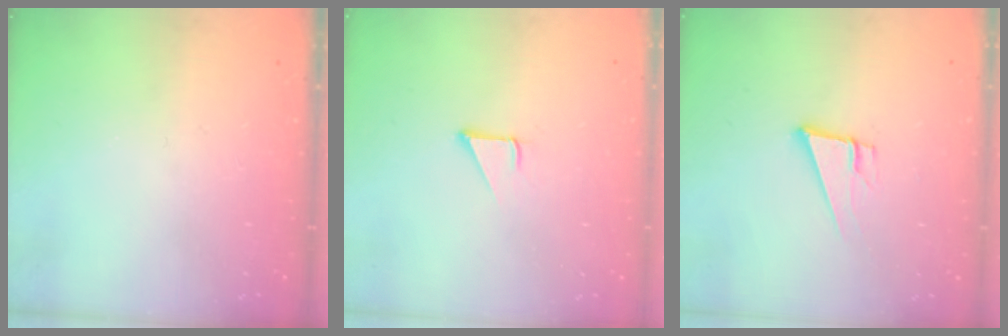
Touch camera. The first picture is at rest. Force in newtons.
{"total": 1.9, "press": 1.9, "slide": 0.1}
{"total": 9.0, "press": 8.3, "slide": 3.3}